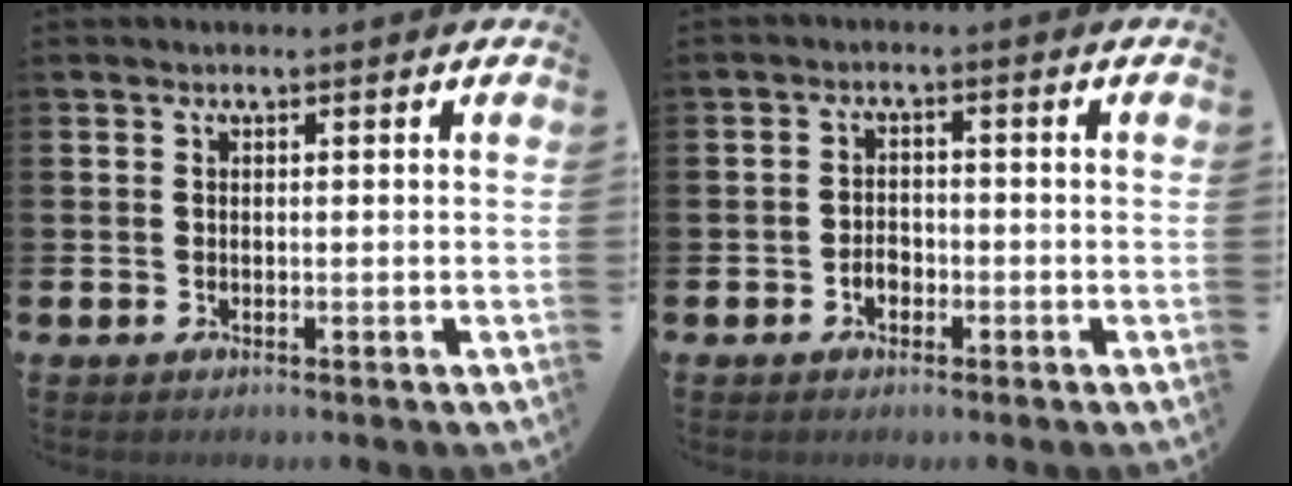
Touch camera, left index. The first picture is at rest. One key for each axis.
{"total": 2.0, "fx": -1.0, "fy": 1.5, "fz": 0.9, "tx": -0.013, "ty": 0.000, "tz": -0.022}